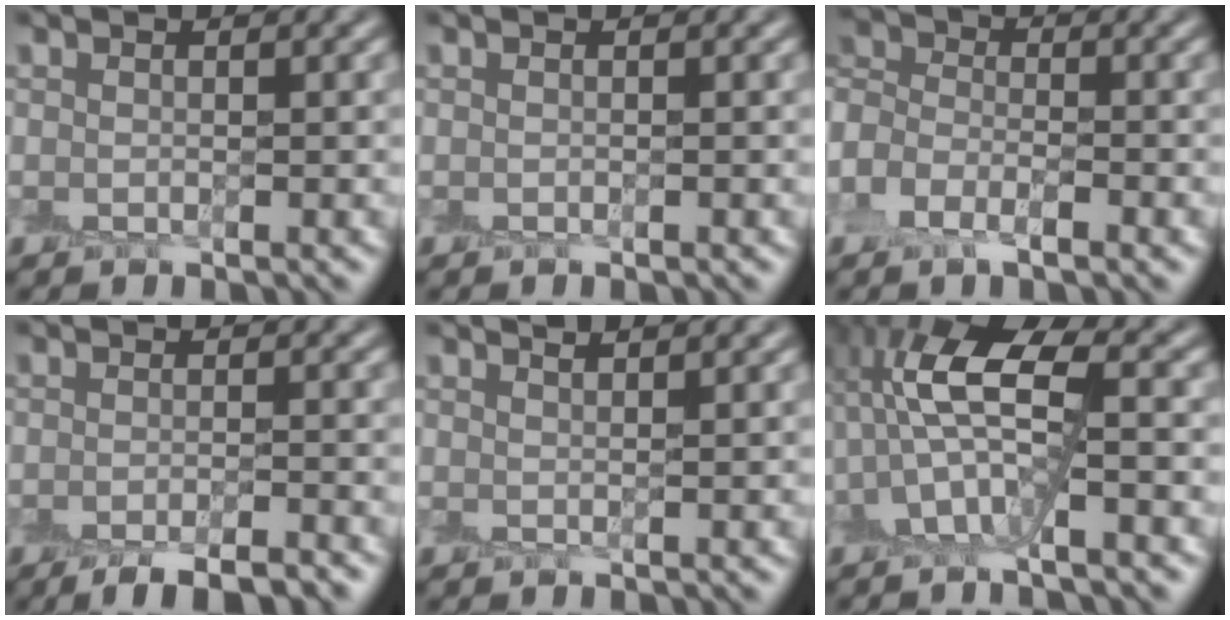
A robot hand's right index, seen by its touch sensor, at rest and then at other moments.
{"total": 0.0}
{"total": 4.7, "force": [-2.1, 2.9, 3.1], "torque": [-0.066, 0.005, -0.049]}
{"total": 4.0, "force": [-2.8, 1.0, 2.7], "torque": [-0.031, -0.001, -0.047]}
{"total": 1.8, "force": [1.6, 0.4, 0.7], "torque": [0.000, 0.005, 0.011]}
{"total": 7.3, "force": [0.3, 3.1, 6.5], "torque": [-0.133, 0.021, -0.002]}